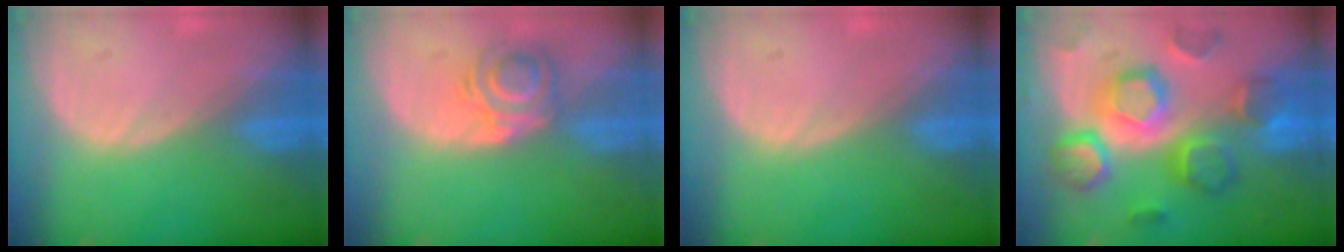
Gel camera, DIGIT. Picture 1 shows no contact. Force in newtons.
{"total": 5.7, "press": 5.1, "slide": 2.5}
{"total": 0.0}
{"total": 12.0, "press": 12.0, "slide": 1.2}